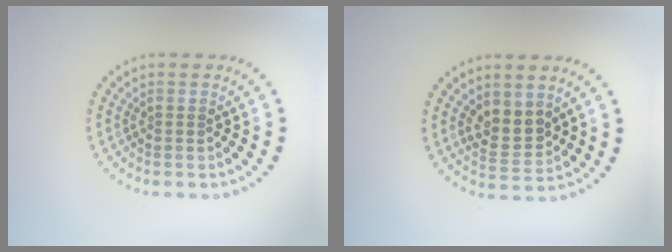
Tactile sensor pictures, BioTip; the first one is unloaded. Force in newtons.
{"total": 2.8, "press": 2.6, "slide": 1.0}